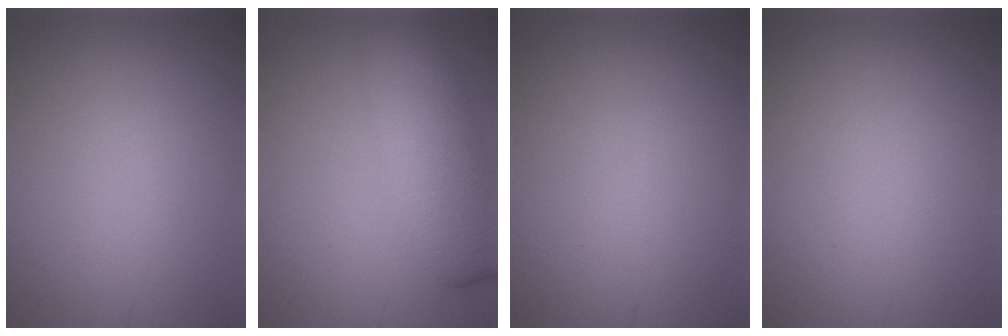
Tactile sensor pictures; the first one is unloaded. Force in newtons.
{"total": 9.1, "press": 9.1, "slide": 0.4}
{"total": 0.0}
{"total": 0.0}